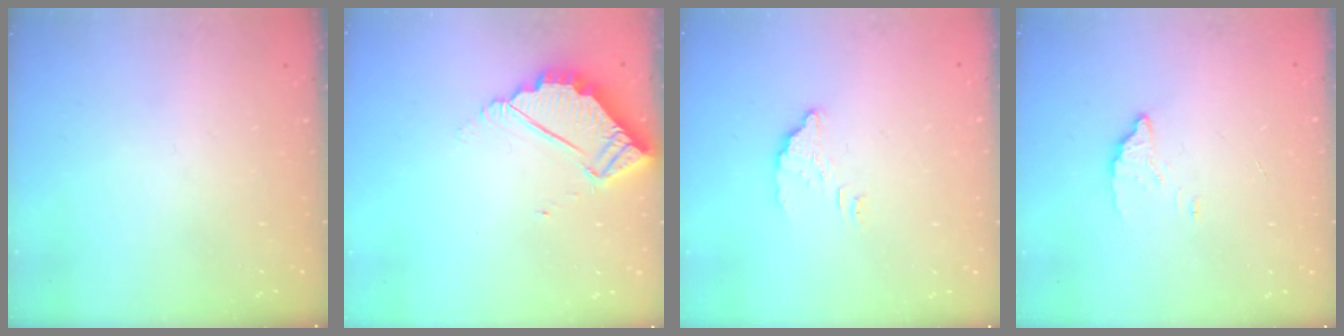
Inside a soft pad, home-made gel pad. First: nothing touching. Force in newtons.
{"total": 4.1, "press": 4.1, "slide": 0.2}
{"total": 2.7, "press": 2.7, "slide": 0.2}
{"total": 1.9, "press": 1.9, "slide": 0.0}